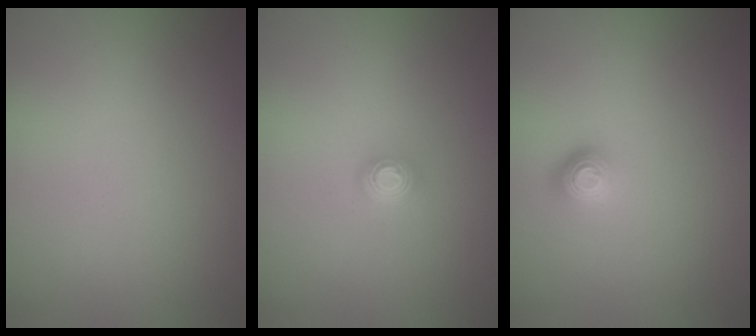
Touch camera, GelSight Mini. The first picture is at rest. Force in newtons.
{"total": 1.6, "press": 1.1, "slide": 1.1}
{"total": 1.2, "press": 1.0, "slide": 0.7}